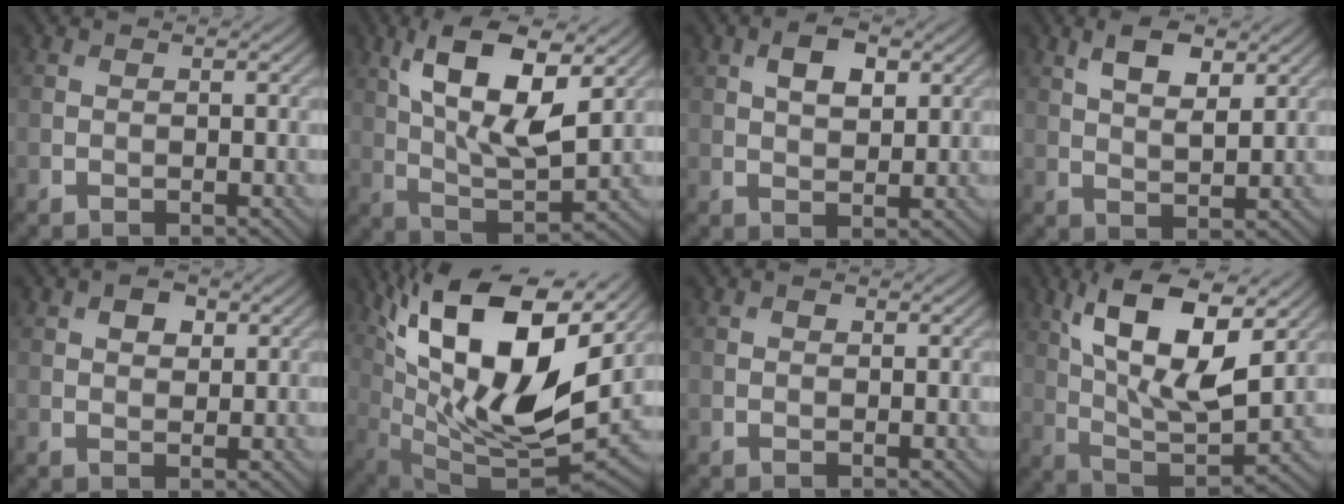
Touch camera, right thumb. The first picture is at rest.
{"total": 13.6, "force": [5.5, 5.4, 11.2], "torque": [-0.214, 0.001, 0.092]}
{"total": 4.8, "force": [1.9, 2.5, 3.7], "torque": [-0.067, 0.004, 0.030]}
{"total": 5.8, "force": [3.1, 2.3, 4.3], "torque": [-0.083, 0.000, 0.058]}
{"total": 2.5, "force": [1.2, 1.6, 1.6], "torque": [-0.028, 0.001, 0.019]}
{"total": 18.9, "force": [7.2, 8.3, 15.4], "torque": [-0.305, 0.013, 0.124]}
{"total": 0.6, "force": [0.2, 0.4, 0.3], "torque": [-0.001, -0.003, 0.002]}
{"total": 15.3, "force": [6.4, 6.1, 12.4], "torque": [-0.234, 0.008, 0.104]}